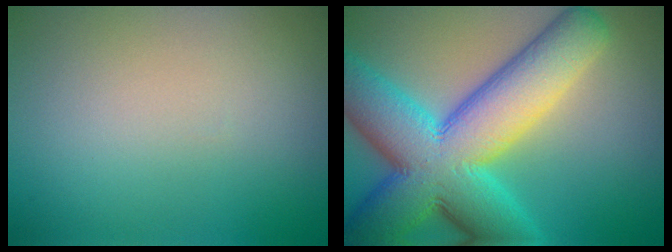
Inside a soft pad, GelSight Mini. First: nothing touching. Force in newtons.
{"total": 13.9, "press": 13.9, "slide": 0.3}